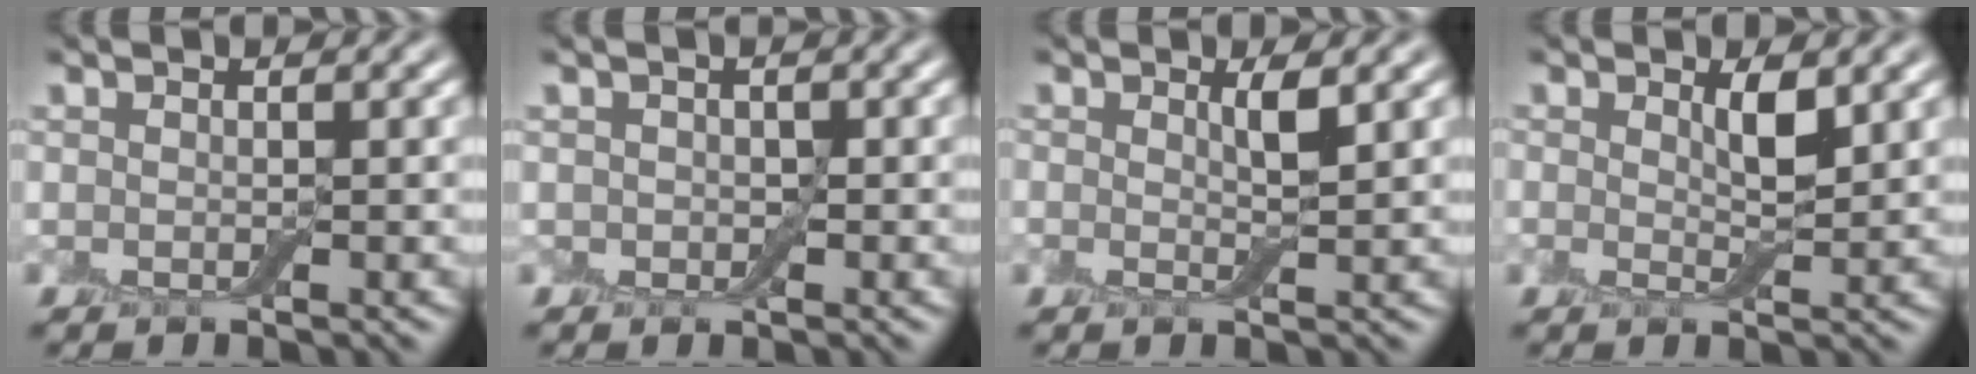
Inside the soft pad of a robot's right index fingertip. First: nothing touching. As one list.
[{"total": 1.1, "force": [-0.1, 1.1, 0.4], "torque": [-0.005, 0.000, -0.008]}, {"total": 0.9, "force": [0.6, -0.2, 0.6], "torque": [-0.014, -0.001, 0.009]}, {"total": 1.2, "force": [0.8, 0.2, 0.9], "torque": [-0.018, -0.003, 0.014]}]